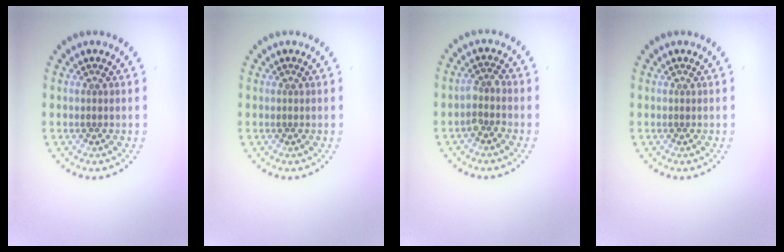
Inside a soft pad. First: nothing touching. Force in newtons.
{"total": 0.0}
{"total": 1.8, "press": 1.5, "slide": 1.0}
{"total": 0.0}